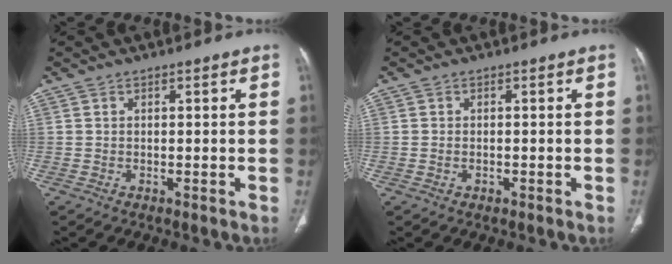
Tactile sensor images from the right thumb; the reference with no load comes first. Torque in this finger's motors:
{"motor_torque": [-0.91, 0.00, -0.45, 0.31, -0.05]}